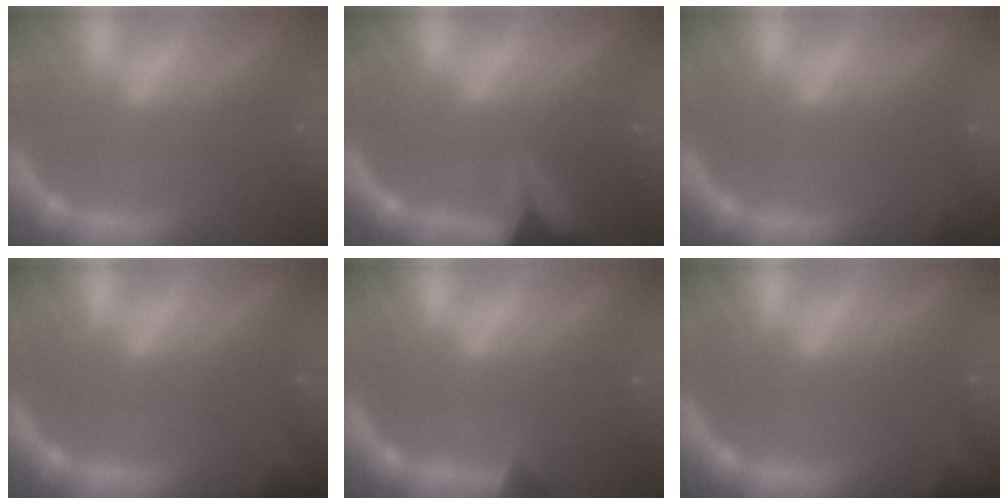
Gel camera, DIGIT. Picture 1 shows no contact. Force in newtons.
{"total": 8.4}
{"total": 1.4}
{"total": 2.9}
{"total": 1.4}
{"total": 4.0}